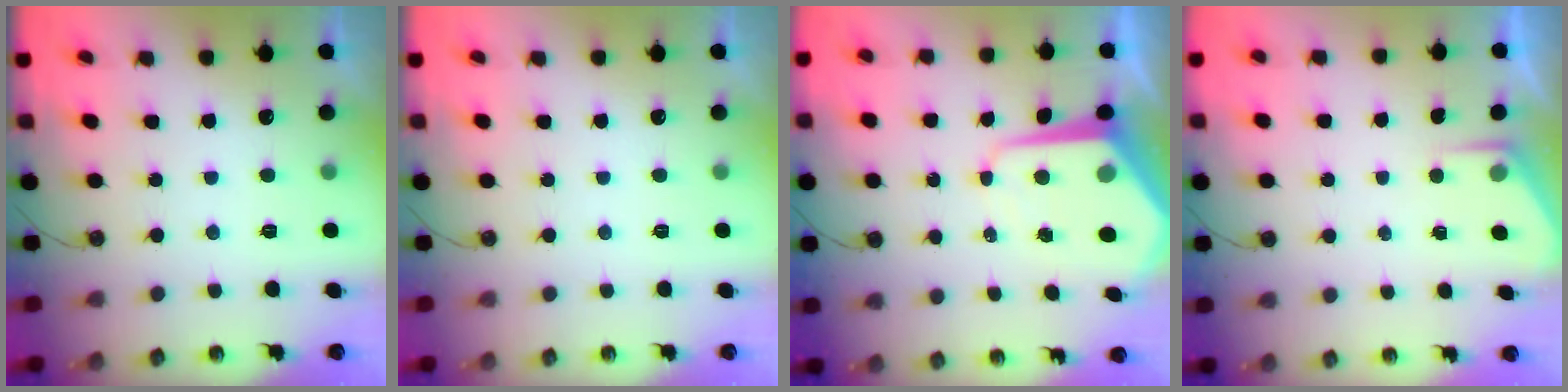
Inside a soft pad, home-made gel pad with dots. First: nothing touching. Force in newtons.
{"total": 0.0}
{"total": 9.7, "press": 9.7, "slide": 0.6}
{"total": 1.5, "press": 1.4, "slide": 0.2}